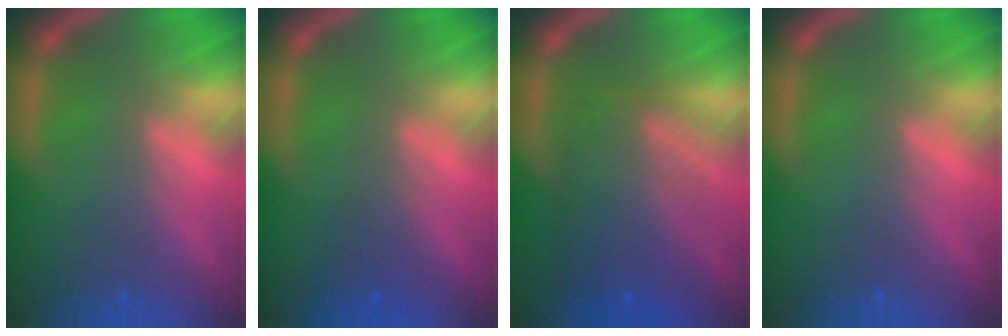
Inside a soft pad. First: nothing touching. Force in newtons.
{"total": 1.4}
{"total": 7.0}
{"total": 0.0}